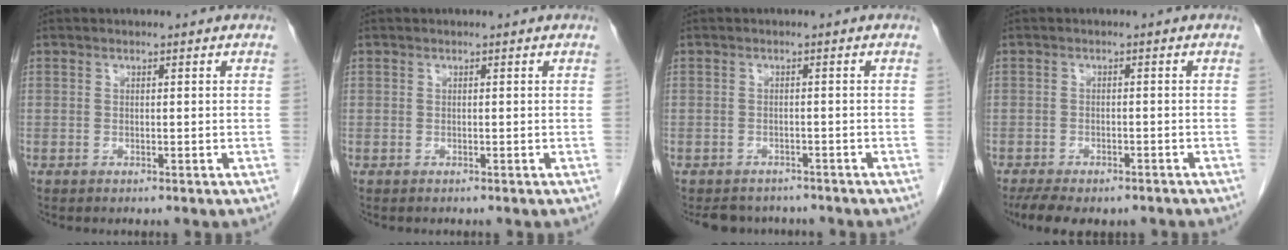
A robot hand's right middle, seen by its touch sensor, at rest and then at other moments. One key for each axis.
{"total": 0.0}
{"total": 5.2, "fx": -4.8, "fy": 2.1, "fz": 0.5, "tx": 0.000, "ty": -0.002, "tz": -0.061}
{"total": 9.2, "fx": -7.2, "fy": 3.6, "fz": 4.5, "tx": -0.069, "ty": -0.003, "tz": -0.100}